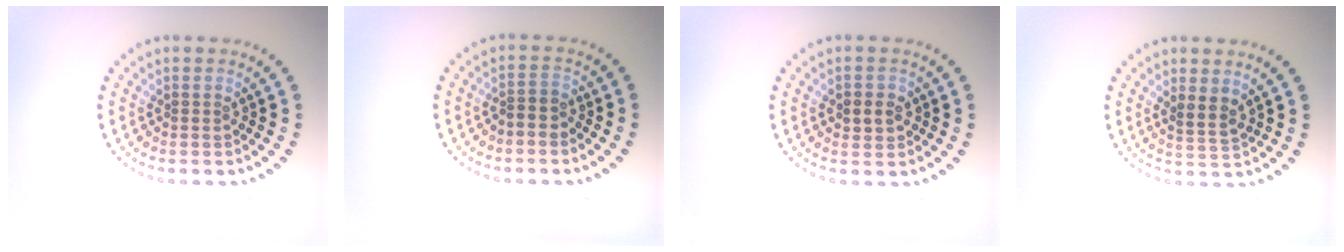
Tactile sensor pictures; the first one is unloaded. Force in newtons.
{"total": 1.1, "press": 0.9, "slide": 0.7}
{"total": 2.1, "press": 2.0, "slide": 0.4}
{"total": 1.9, "press": 1.5, "slide": 1.3}